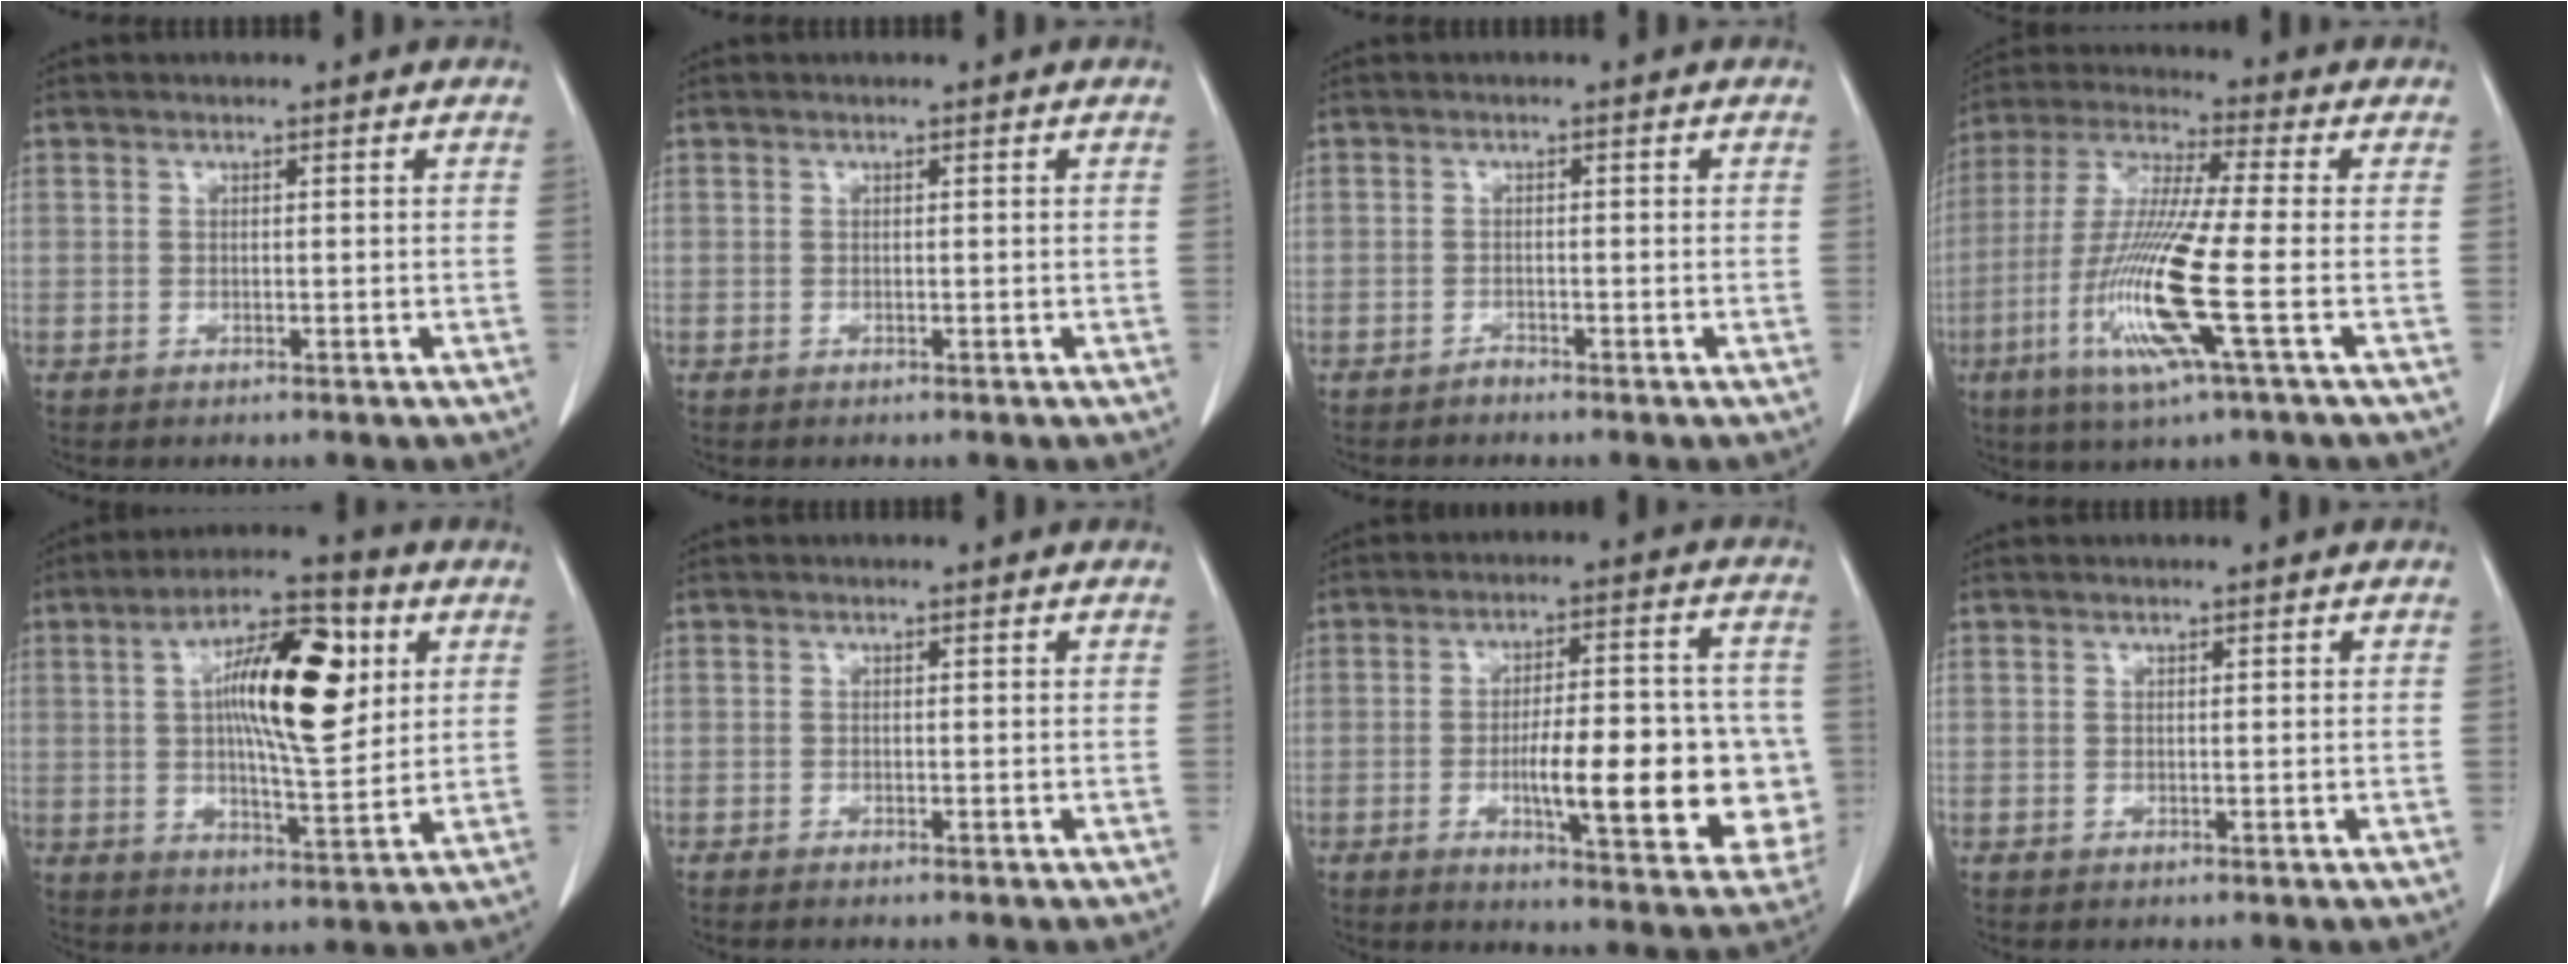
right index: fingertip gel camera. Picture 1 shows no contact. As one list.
[{"total": 0.0}, {"total": 0.8, "force": [-0.7, 0.2, 0.0], "torque": [0.003, 0.000, -0.016]}, {"total": 14.7, "force": [-4.2, -0.4, 14.1], "torque": [-0.290, -0.018, -0.088]}, {"total": 15.2, "force": [3.9, 4.0, 14.2], "torque": [-0.238, 0.017, 0.057]}, {"total": 0.8, "force": [-0.7, 0.1, 0.4], "torque": [-0.010, -0.002, -0.012]}, {"total": 17.8, "force": [-3.1, 4.3, 17.0], "torque": [-0.175, 0.019, -0.027]}, {"total": 0.0}]